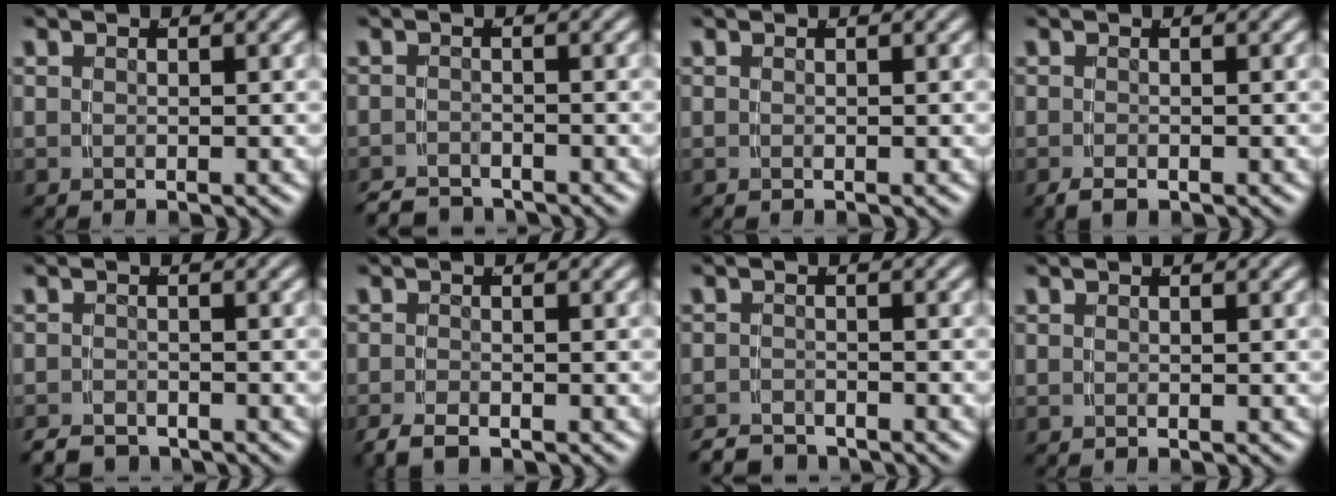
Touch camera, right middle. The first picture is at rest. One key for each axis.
{"total": 2.9, "fx": -2.9, "fy": 0.4, "fz": 0.0, "tx": 0.007, "ty": -0.015, "tz": -0.045}
{"total": 0.0}
{"total": 1.2, "fx": -1.1, "fy": 0.1, "fz": 0.5, "tx": -0.013, "ty": -0.009, "tz": -0.013}
{"total": 2.6, "fx": -2.5, "fy": 0.6, "fz": 0.1, "tx": 0.003, "ty": -0.014, "tz": -0.038}
{"total": 1.9, "fx": -1.7, "fy": 0.5, "fz": 0.7, "tx": -0.021, "ty": -0.012, "tz": -0.024}
{"total": 2.9, "fx": -2.9, "fy": 0.6, "fz": 0.1, "tx": 0.005, "ty": -0.015, "tz": -0.045}
{"total": 0.0}